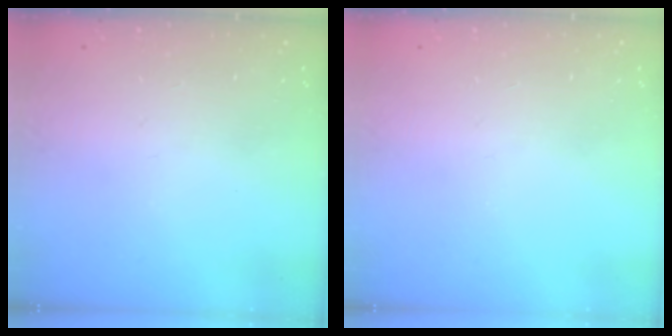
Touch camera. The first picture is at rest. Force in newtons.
{"total": 0.0}